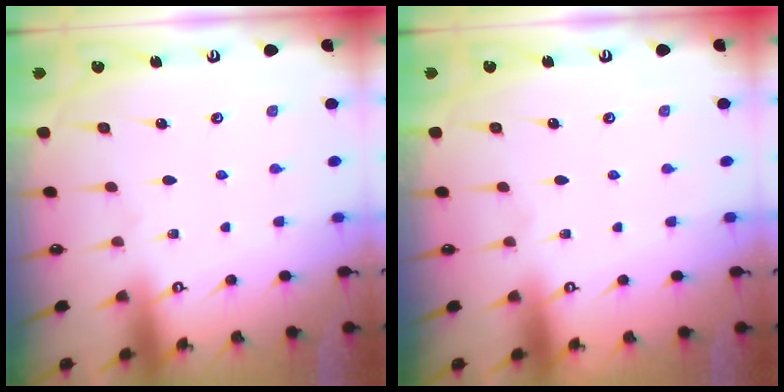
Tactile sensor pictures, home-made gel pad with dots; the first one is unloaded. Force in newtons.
{"total": 0.0}